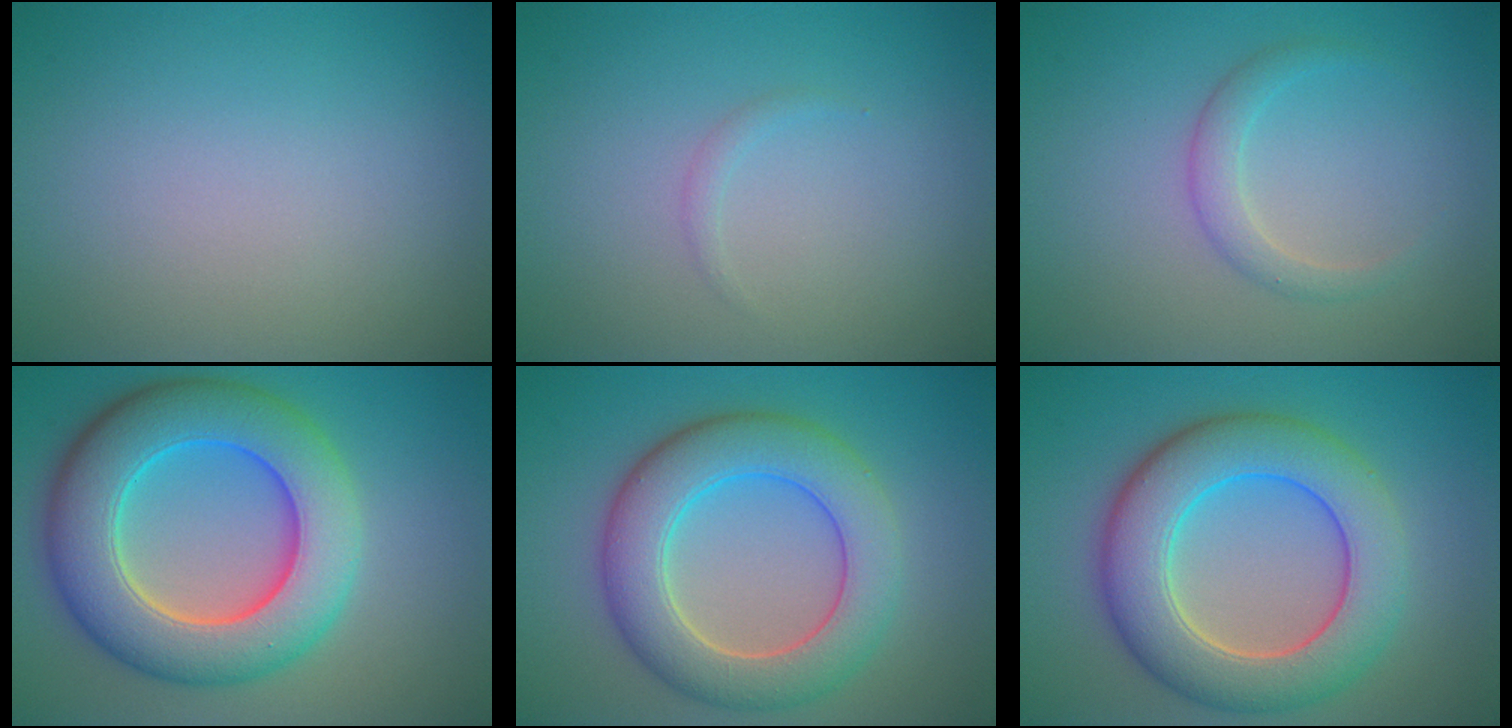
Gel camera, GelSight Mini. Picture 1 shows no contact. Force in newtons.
{"total": 0.7, "press": 0.7, "slide": 0.1}
{"total": 1.9, "press": 1.9, "slide": 0.1}
{"total": 10.6, "press": 10.5, "slide": 0.3}
{"total": 7.7, "press": 7.6, "slide": 0.5}
{"total": 8.8, "press": 8.8, "slide": 0.2}